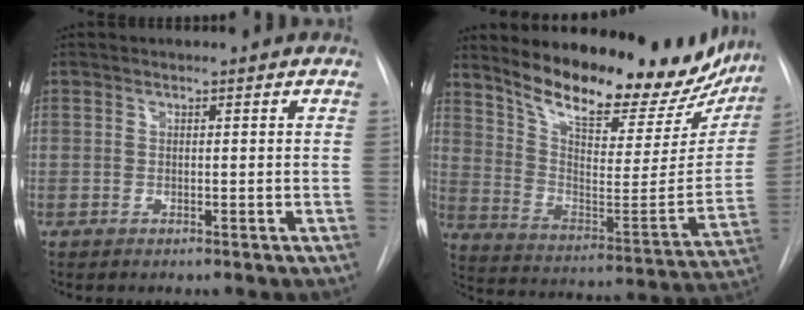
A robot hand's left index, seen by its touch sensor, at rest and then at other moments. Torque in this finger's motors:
{"motor_torque": [1.02, -1.12, 0.33, 0.08]}